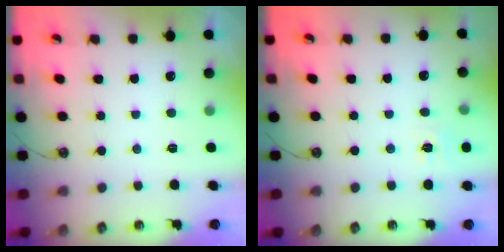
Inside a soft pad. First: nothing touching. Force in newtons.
{"total": 5.6, "press": 5.6, "slide": 0.5}